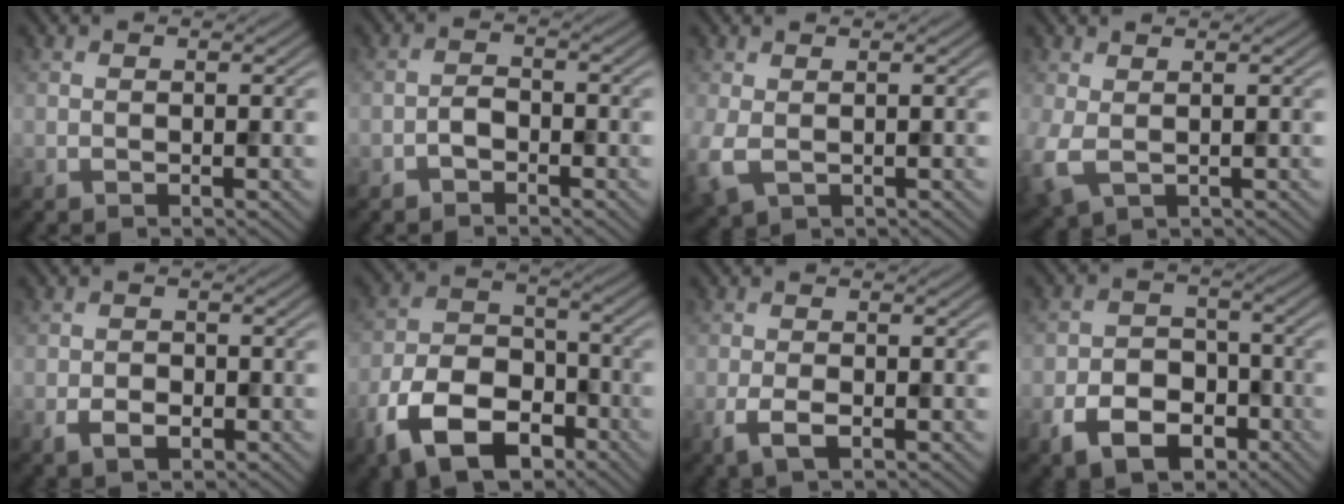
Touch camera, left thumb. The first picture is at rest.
{"total": 2.0, "force": [-1.3, 1.1, 1.0], "torque": [-0.017, 0.006, -0.031]}
{"total": 3.4, "force": [-0.3, 2.2, 2.6], "torque": [-0.080, -0.007, -0.008]}
{"total": 3.4, "force": [0.1, 2.1, 2.7], "torque": [-0.082, -0.007, 0.002]}
{"total": 3.0, "force": [-1.3, 2.0, 1.8], "torque": [-0.038, -0.006, -0.026]}
{"total": 12.5, "force": [-7.0, 7.3, 7.4], "torque": [-0.170, -0.017, -0.141]}
{"total": 3.2, "force": [-1.5, 1.4, 2.5], "torque": [-0.056, -0.006, -0.031]}
{"total": 7.7, "force": [-4.0, 5.1, 4.1], "torque": [-0.085, -0.011, -0.078]}